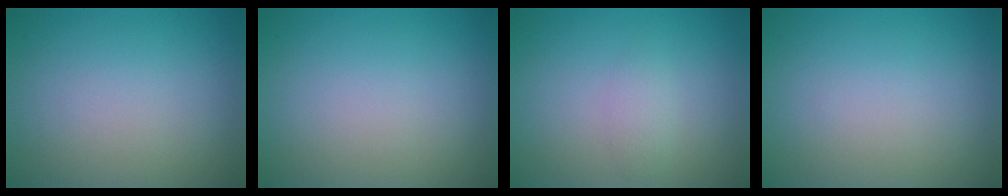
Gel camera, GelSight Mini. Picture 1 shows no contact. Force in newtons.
{"total": 0.0}
{"total": 1.2, "press": 1.2, "slide": 0.1}
{"total": 0.0}